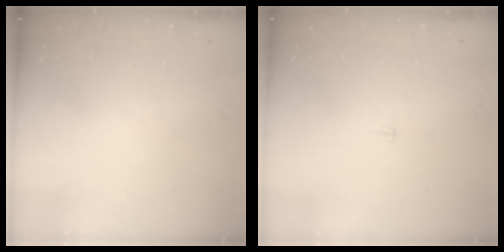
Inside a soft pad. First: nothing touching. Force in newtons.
{"total": 2.1, "press": 2.1, "slide": 0.2}